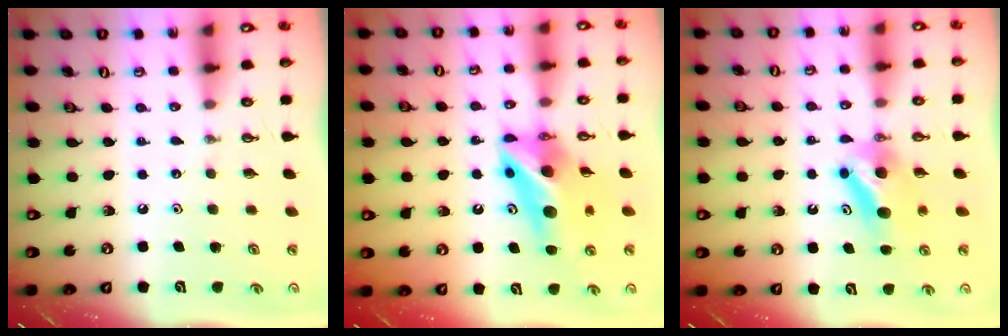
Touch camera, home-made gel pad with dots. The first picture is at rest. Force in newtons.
{"total": 12.8, "press": 12.8, "slide": 1.3}
{"total": 6.6, "press": 6.6, "slide": 0.7}